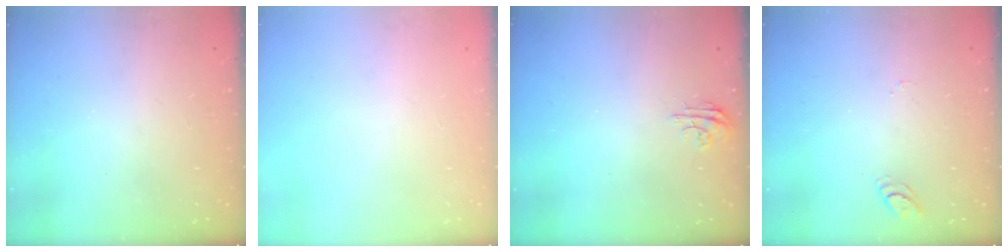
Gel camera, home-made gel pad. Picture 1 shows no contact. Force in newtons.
{"total": 0.0}
{"total": 4.3, "press": 4.3, "slide": 0.4}
{"total": 4.9, "press": 4.9, "slide": 0.5}